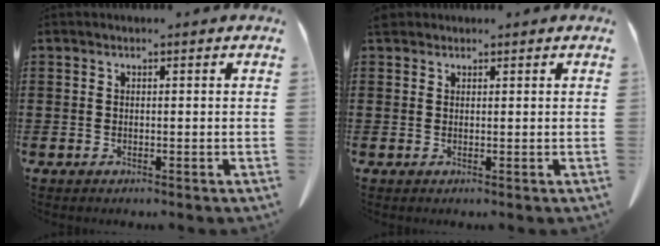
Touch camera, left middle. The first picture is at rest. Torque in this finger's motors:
{"motor_torque": [0.81, -0.06, 0.33, 0.11]}